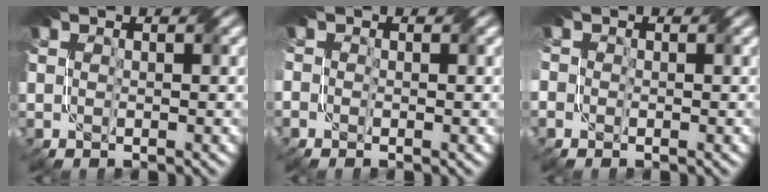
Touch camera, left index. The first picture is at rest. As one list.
[{"total": 1.0, "force": [-0.1, 0.9, 0.4], "torque": [-0.008, 0.007, -0.010]}, {"total": 2.3, "force": [0.0, 2.1, 0.9], "torque": [-0.022, 0.012, -0.019]}]